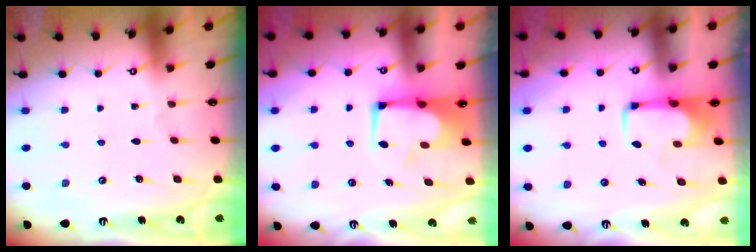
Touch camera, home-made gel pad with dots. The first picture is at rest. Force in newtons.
{"total": 2.6, "press": 2.5, "slide": 0.6}
{"total": 2.0, "press": 2.0, "slide": 0.4}